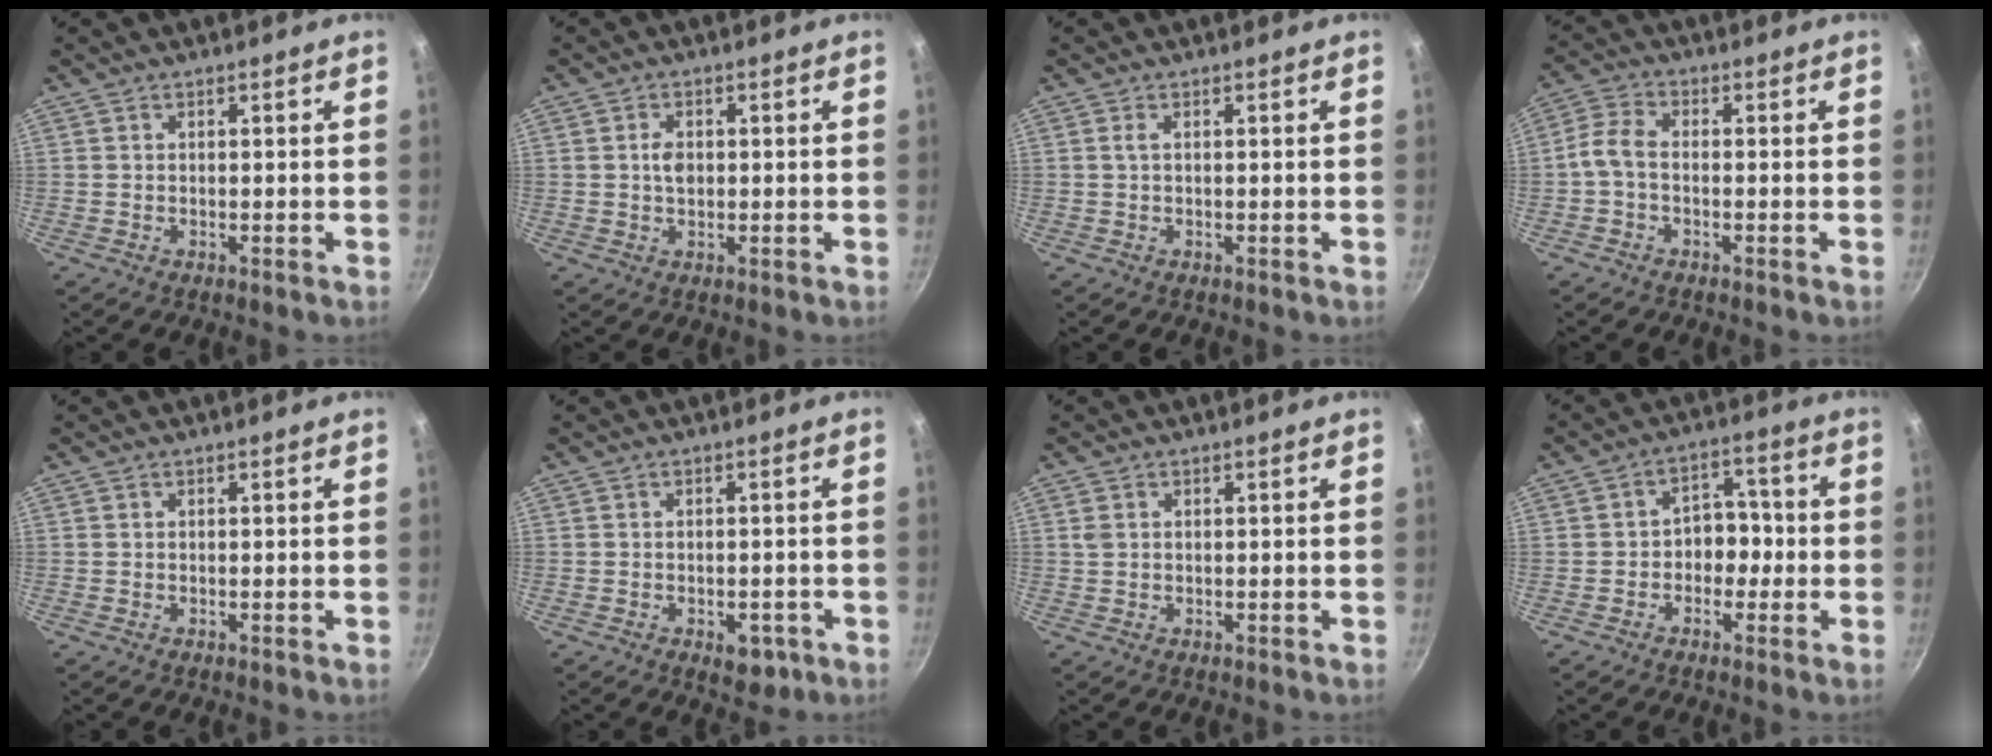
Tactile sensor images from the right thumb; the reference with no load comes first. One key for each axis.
{"total": 2.8, "fx": 0.2, "fy": 1.9, "fz": 2.0, "tx": -0.029, "ty": 0.002, "tz": 0.003}
{"total": 0.7, "fx": 0.1, "fy": 0.2, "fz": 0.7, "tx": -0.020, "ty": 0.001, "tz": 0.002}
{"total": 5.1, "fx": -0.9, "fy": 2.9, "fz": 4.0, "tx": -0.086, "ty": 0.017, "tz": -0.028}
{"total": 0.0}
{"total": 3.9, "fx": -1.8, "fy": 2.3, "fz": 2.7, "tx": -0.021, "ty": 0.009, "tz": -0.017}
{"total": 1.2, "fx": 0.4, "fy": 0.9, "fz": 0.7, "tx": -0.016, "ty": 0.002, "tz": 0.011}
{"total": 6.6, "fx": -1.1, "fy": 5.0, "fz": 4.2, "tx": -0.024, "ty": 0.029, "tz": -0.029}